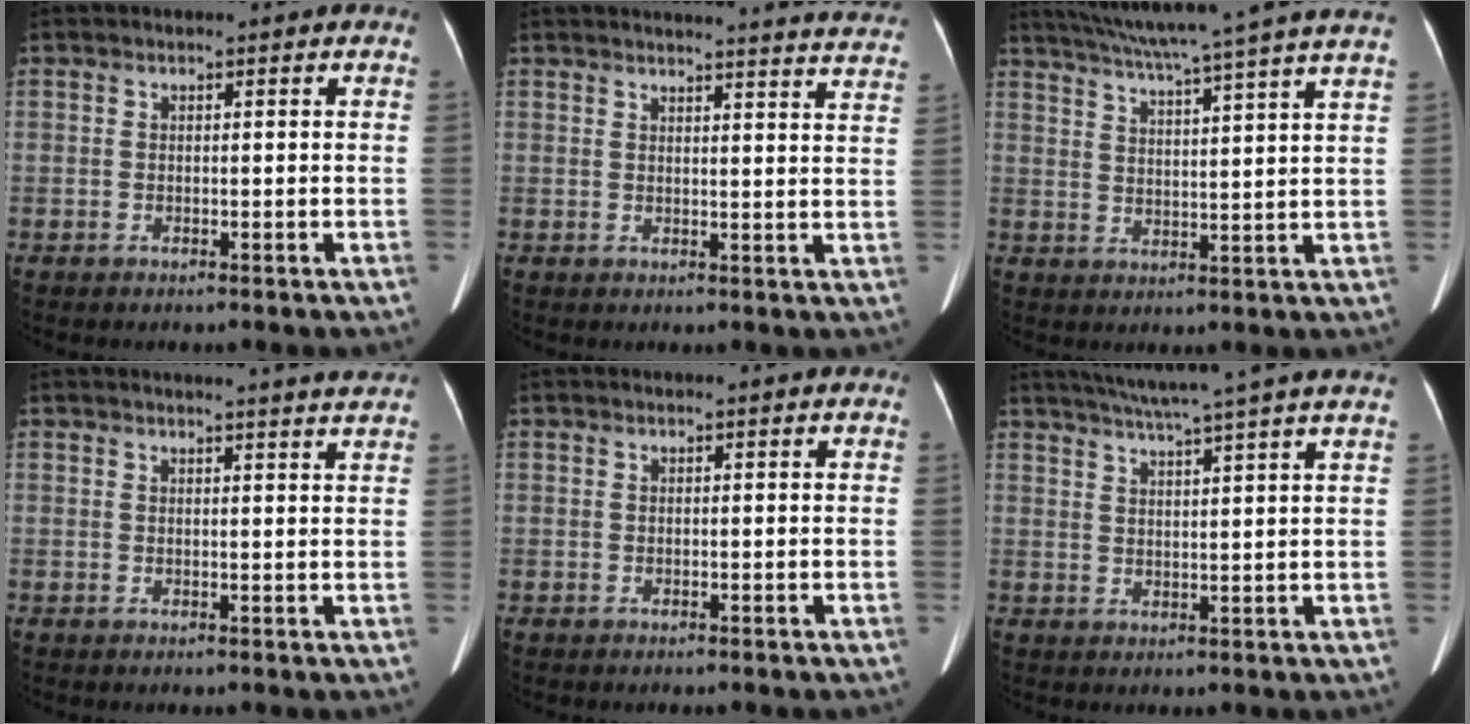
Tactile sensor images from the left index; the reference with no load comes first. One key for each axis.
{"total": 19.9, "fx": 19.5, "fy": 0.5, "fz": 4.1, "tx": -0.044, "ty": -0.077, "tz": 0.203}
{"total": 20.3, "fx": 17.3, "fy": -1.8, "fz": 10.4, "tx": -0.180, "ty": -0.011, "tz": 0.231}
{"total": 8.4, "fx": 8.0, "fy": -0.8, "fz": 2.5, "tx": -0.030, "ty": -0.012, "tz": 0.071}
{"total": 0.7, "fx": 0.7, "fy": 0.0, "fz": 0.2, "tx": -0.008, "ty": 0.006, "tz": 0.005}
{"total": 13.8, "fx": 11.6, "fy": -1.6, "fz": 7.3, "tx": -0.121, "ty": 0.006, "tz": 0.148}